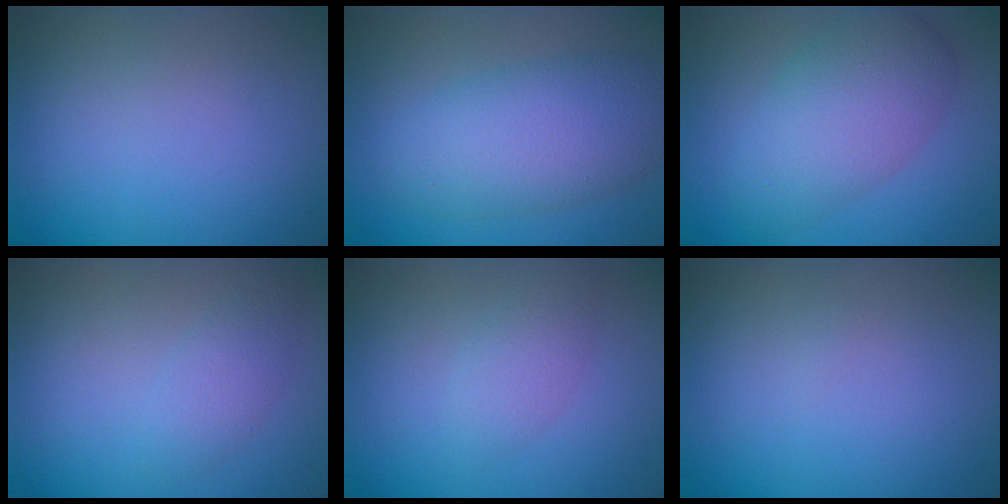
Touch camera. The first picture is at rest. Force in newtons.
{"total": 5.9, "press": 5.9, "slide": 0.1}
{"total": 5.2, "press": 5.2, "slide": 0.1}
{"total": 1.8, "press": 1.8, "slide": 0.1}
{"total": 1.8, "press": 1.8, "slide": 0.0}
{"total": 0.0}